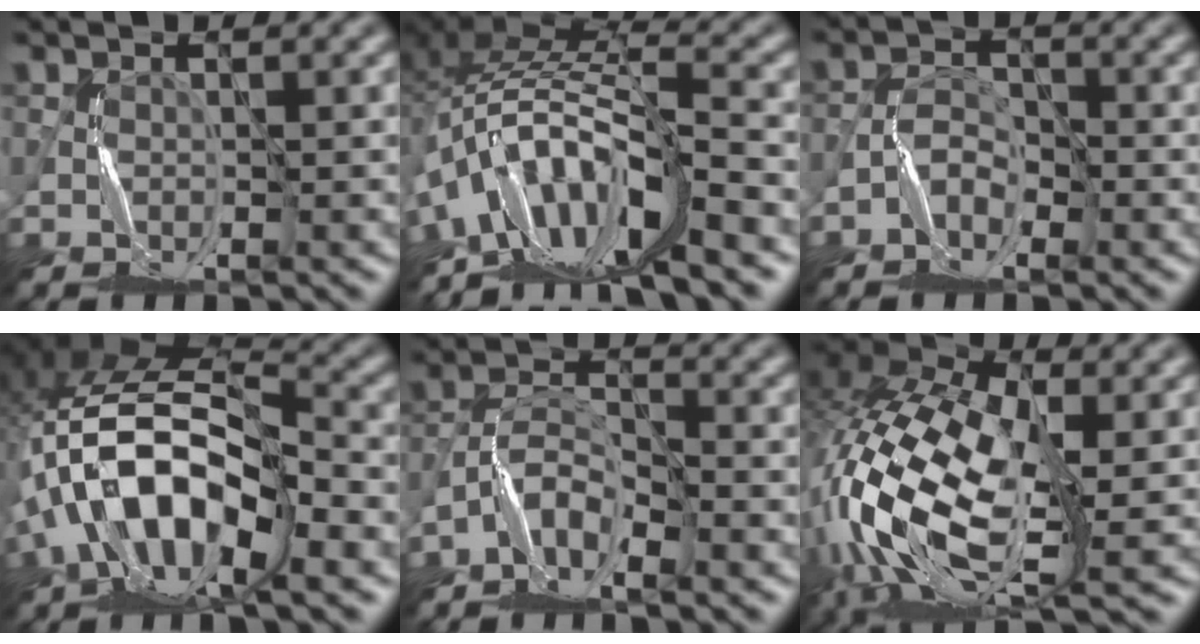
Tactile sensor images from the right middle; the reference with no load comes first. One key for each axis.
{"total": 11.4, "fx": -7.3, "fy": 4.0, "fz": 7.9, "tx": -0.156, "ty": 0.003, "tz": -0.121}
{"total": 2.2, "fx": -1.4, "fy": 1.2, "fz": 1.1, "tx": -0.018, "ty": 0.009, "tz": -0.033}
{"total": 11.1, "fx": -4.1, "fy": 5.0, "fz": 8.9, "tx": -0.175, "ty": 0.017, "tz": -0.080}
{"total": 3.4, "fx": -2.6, "fy": 1.1, "fz": 1.9, "tx": -0.035, "ty": 0.001, "tz": -0.059}
{"total": 15.9, "fx": -1.9, "fy": 8.8, "fz": 13.1, "tx": -0.300, "ty": -0.006, "tz": -0.042}